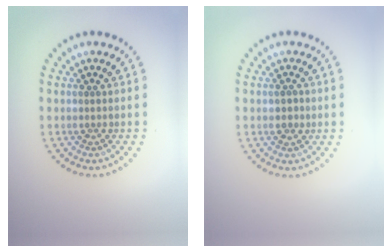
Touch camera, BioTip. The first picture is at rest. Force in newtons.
{"total": 0.8, "press": 0.8, "slide": 0.3}